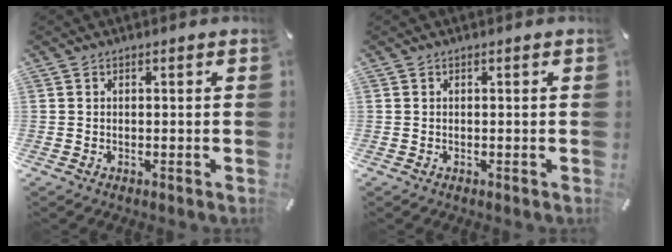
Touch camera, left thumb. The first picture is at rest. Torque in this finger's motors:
{"motor_torque": [-0.02, 0.02, -0.02, 0.03, 0.00]}